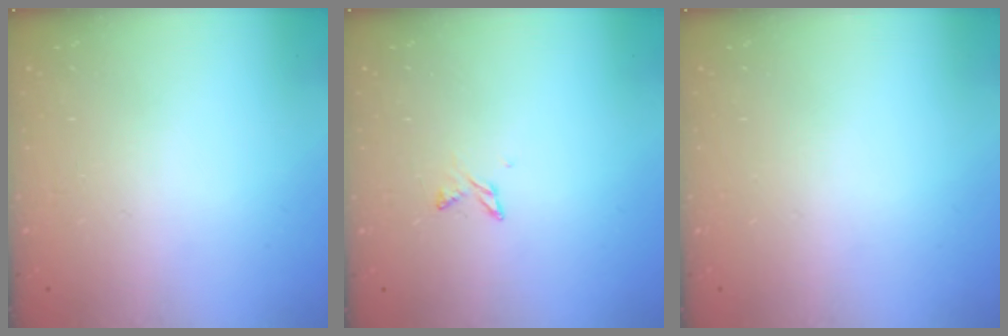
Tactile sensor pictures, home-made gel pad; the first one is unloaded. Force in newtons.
{"total": 2.7, "press": 2.7, "slide": 0.4}
{"total": 0.0}